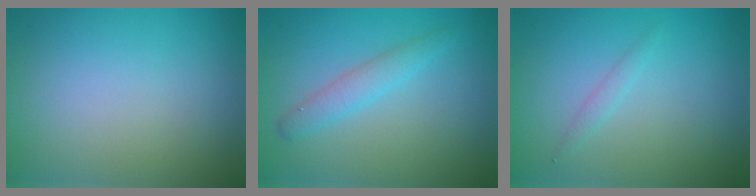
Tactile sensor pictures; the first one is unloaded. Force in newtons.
{"total": 2.1, "press": 2.1, "slide": 0.2}
{"total": 0.8, "press": 0.8, "slide": 0.1}